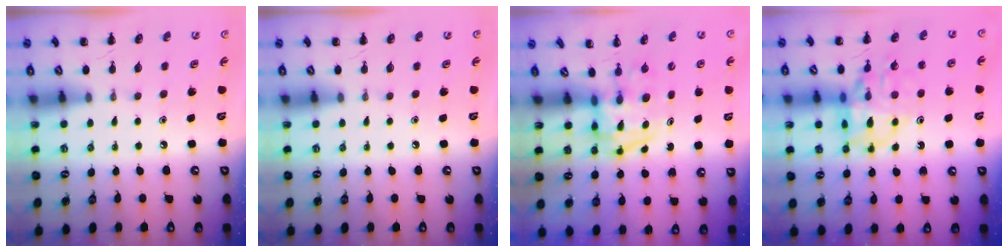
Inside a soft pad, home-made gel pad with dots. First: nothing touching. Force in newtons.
{"total": 0.0}
{"total": 4.0, "press": 3.9, "slide": 0.6}
{"total": 15.6, "press": 15.4, "slide": 2.2}